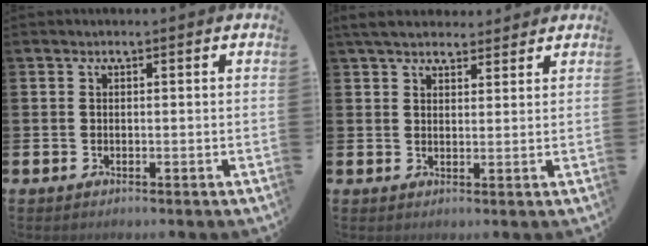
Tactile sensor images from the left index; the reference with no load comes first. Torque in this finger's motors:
{"motor_torque": [1.23, -0.92, 0.21, 0.16]}